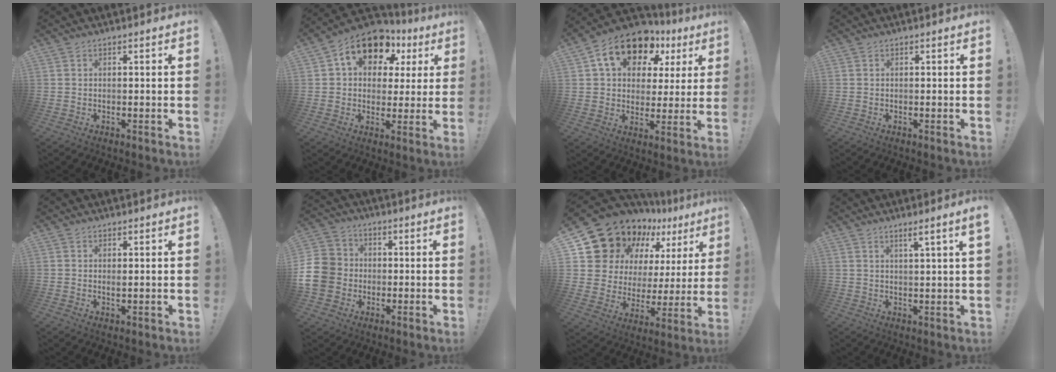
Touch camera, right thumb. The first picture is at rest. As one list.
[{"total": 15.0, "force": [7.9, 9.7, 8.3], "torque": [-0.127, -0.041, 0.142]}, {"total": 16.8, "force": [9.2, 10.6, 9.3], "torque": [-0.151, -0.043, 0.165]}, {"total": 0.0}, {"total": 0.9, "force": [0.5, 0.4, 0.6], "torque": [0.001, -0.006, 0.006]}, {"total": 12.8, "force": [-1.8, 11.2, 5.9], "torque": [-0.119, 0.024, -0.026]}, {"total": 16.7, "force": [13.0, 8.8, 5.7], "torque": [-0.098, -0.107, 0.256]}, {"total": 3.6, "force": [2.2, -0.8, 2.8], "torque": [-0.039, -0.010, 0.031]}]